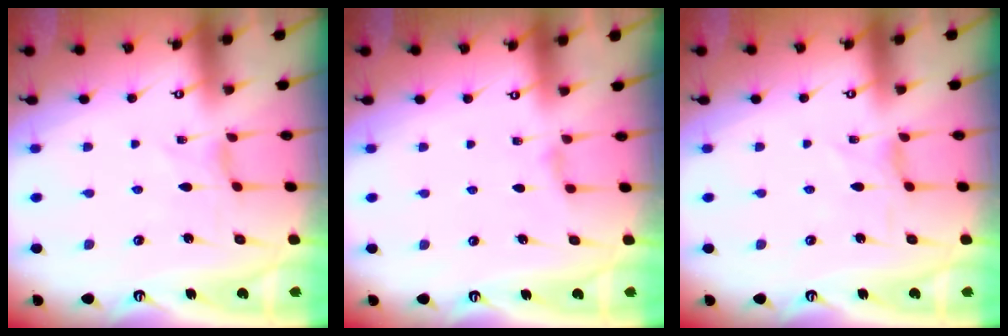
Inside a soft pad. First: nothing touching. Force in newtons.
{"total": 3.3, "press": 3.3, "slide": 0.5}
{"total": 1.2, "press": 1.1, "slide": 0.2}